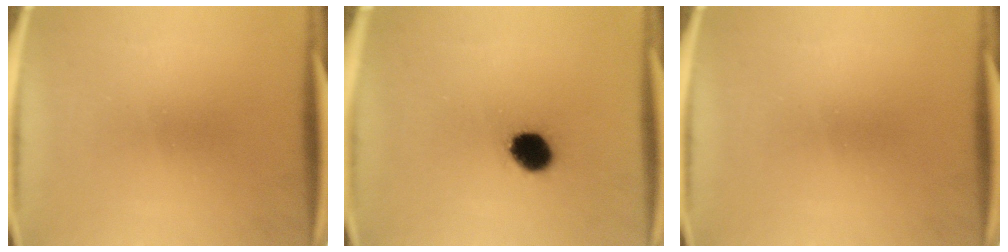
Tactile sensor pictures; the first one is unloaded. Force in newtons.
{"total": 7.2}
{"total": 0.0}